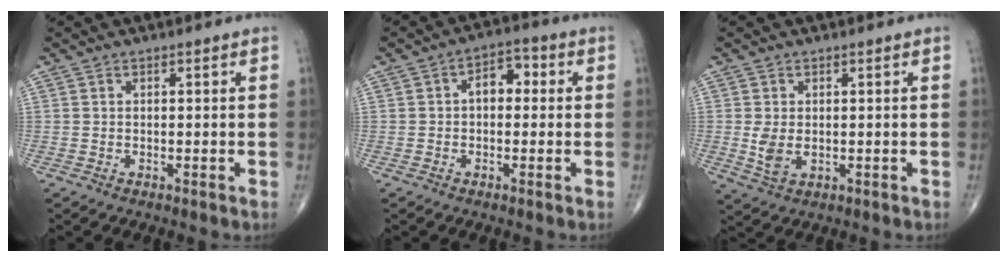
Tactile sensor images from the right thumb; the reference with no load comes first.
{"total": 5.3, "force": [0.4, 3.5, 4.1], "torque": [-0.038, 0.022, -0.006]}
{"total": 4.0, "force": [-0.2, 2.7, 3.0], "torque": [-0.059, -0.008, 0.004]}